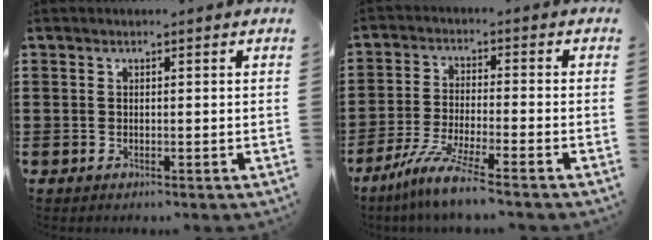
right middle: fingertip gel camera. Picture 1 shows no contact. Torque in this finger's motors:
{"motor_torque": [1.30, -0.84, 0.47, 0.06]}